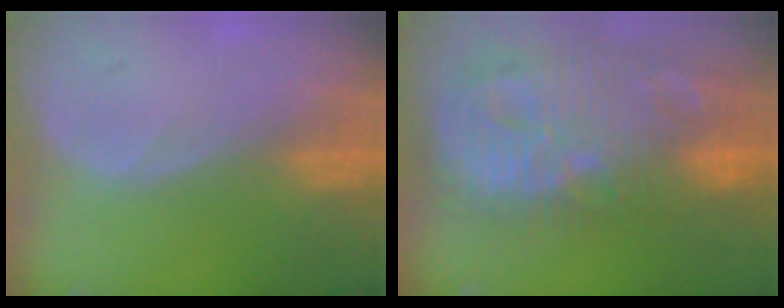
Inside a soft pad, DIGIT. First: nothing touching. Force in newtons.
{"total": 14.4, "press": 12.5, "slide": 7.1}